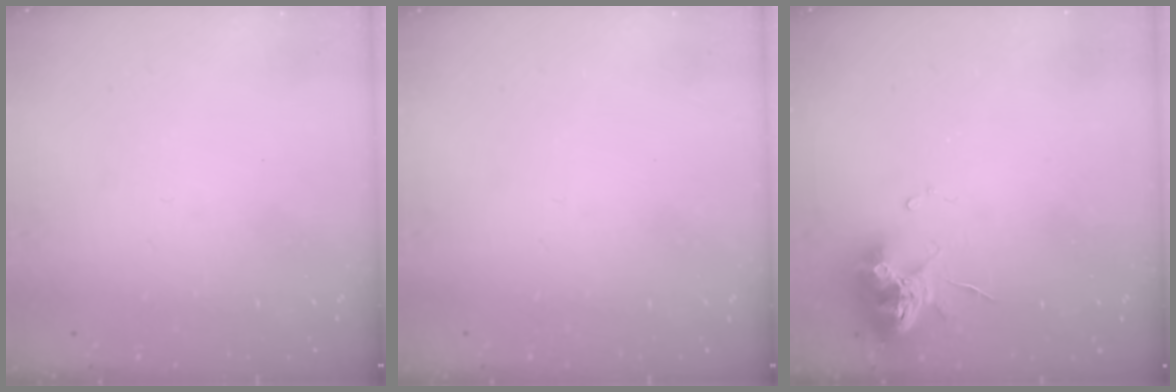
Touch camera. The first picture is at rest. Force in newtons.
{"total": 0.0}
{"total": 10.8, "press": 10.7, "slide": 1.0}